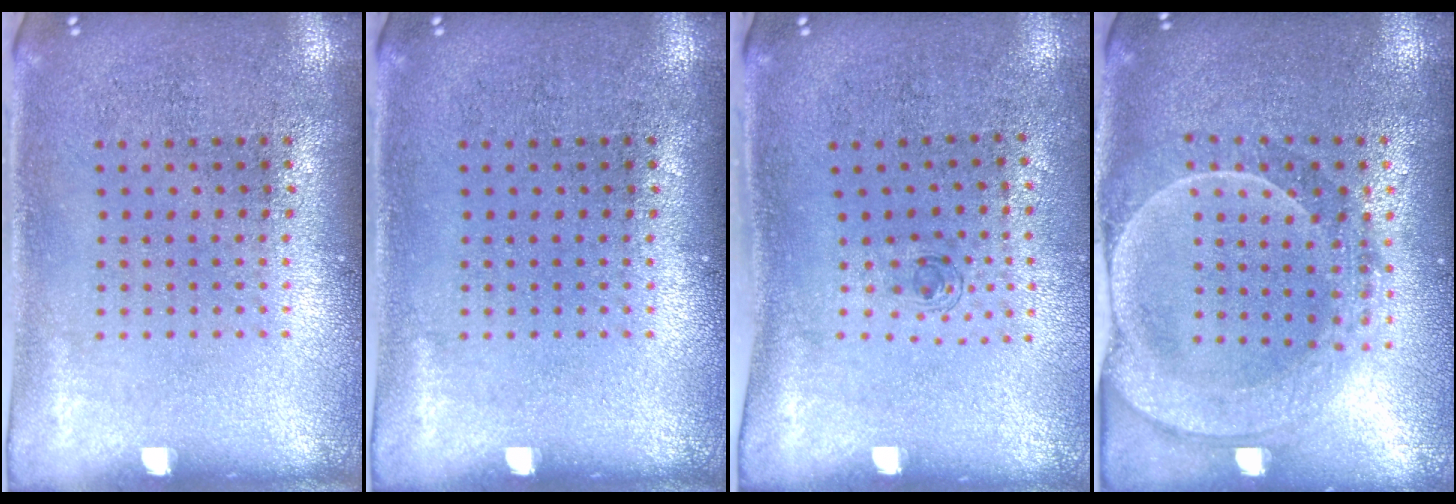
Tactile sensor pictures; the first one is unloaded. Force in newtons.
{"total": 0.0}
{"total": 0.6, "press": 0.2, "slide": 0.6}
{"total": 2.2, "press": 2.1, "slide": 0.9}